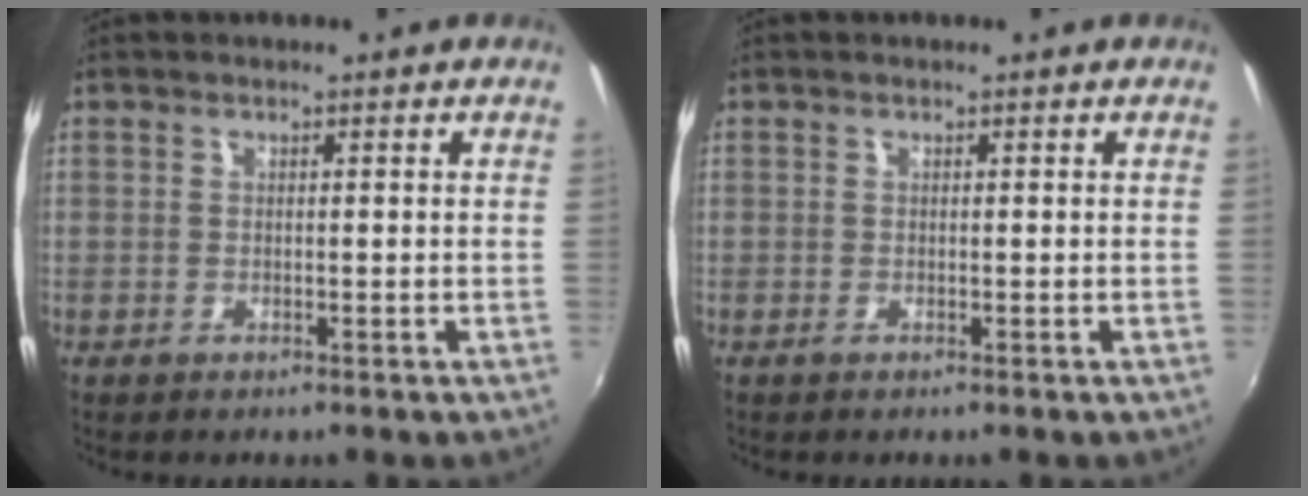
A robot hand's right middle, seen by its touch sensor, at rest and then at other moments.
{"total": 0.0}